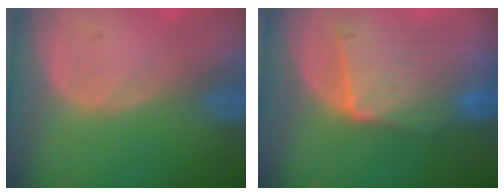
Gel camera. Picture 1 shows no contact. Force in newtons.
{"total": 9.3, "press": 8.6, "slide": 3.3}